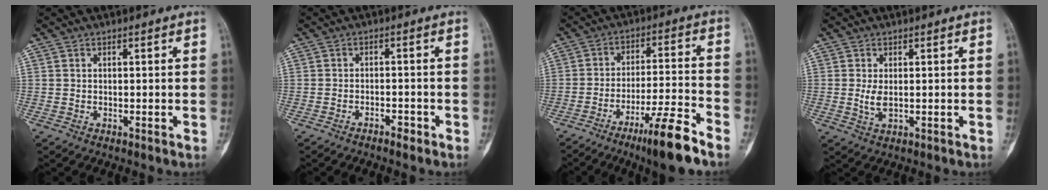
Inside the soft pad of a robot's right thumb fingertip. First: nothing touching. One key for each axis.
{"total": 1.9, "fx": -1.5, "fy": 0.6, "fz": 0.9, "tx": -0.021, "ty": 0.013, "tz": -0.026}
{"total": 12.2, "fx": -8.1, "fy": 0.9, "fz": 9.0, "tx": -0.161, "ty": 0.046, "tz": -0.138}
{"total": 2.8, "fx": 0.0, "fy": 1.3, "fz": 2.4, "tx": -0.052, "ty": -0.007, "tz": 0.001}